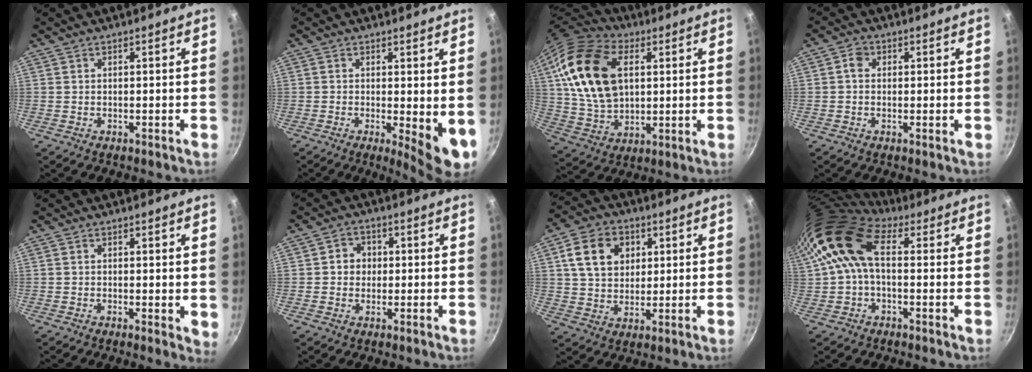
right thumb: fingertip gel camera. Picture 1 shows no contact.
{"total": 7.7, "force": [-0.4, 2.2, 7.3], "torque": [-0.091, -0.015, -0.001]}
{"total": 20.9, "force": [5.0, 13.4, 15.2], "torque": [-0.266, -0.006, 0.092]}
{"total": 2.5, "force": [0.3, 2.1, 1.3], "torque": [-0.013, 0.007, -0.001]}
{"total": 2.7, "force": [0.4, 1.1, 2.4], "torque": [-0.027, -0.007, 0.004]}
{"total": 4.3, "force": [0.3, 3.9, 1.7], "torque": [-0.001, 0.006, -0.002]}
{"total": 11.5, "force": [3.5, 8.8, 6.5], "torque": [-0.093, 0.002, 0.057]}
{"total": 12.8, "force": [3.1, 7.6, 9.8], "torque": [-0.177, 0.021, 0.044]}